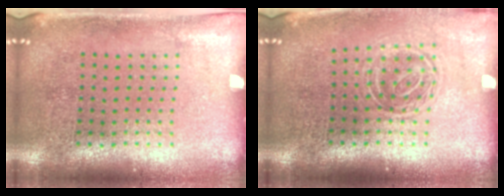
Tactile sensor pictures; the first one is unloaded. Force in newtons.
{"total": 1.4, "press": 1.1, "slide": 0.9}